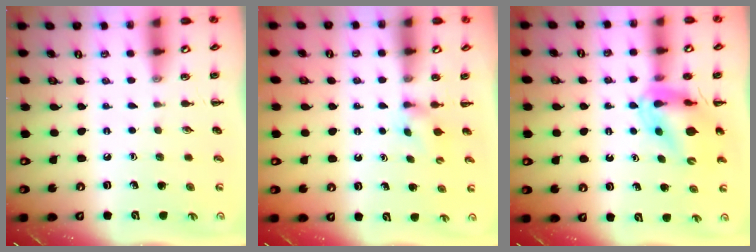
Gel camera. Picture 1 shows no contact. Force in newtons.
{"total": 2.9, "press": 2.7, "slide": 1.1}
{"total": 11.2, "press": 10.6, "slide": 3.6}